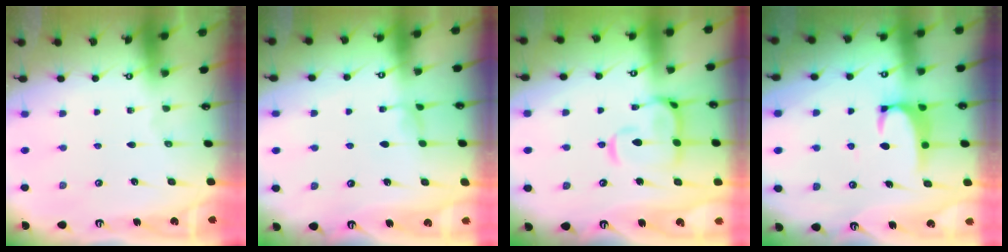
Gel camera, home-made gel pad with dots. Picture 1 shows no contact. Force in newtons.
{"total": 0.5, "press": 0.3, "slide": 0.4}
{"total": 8.9, "press": 8.8, "slide": 1.7}
{"total": 1.9, "press": 1.9, "slide": 0.3}